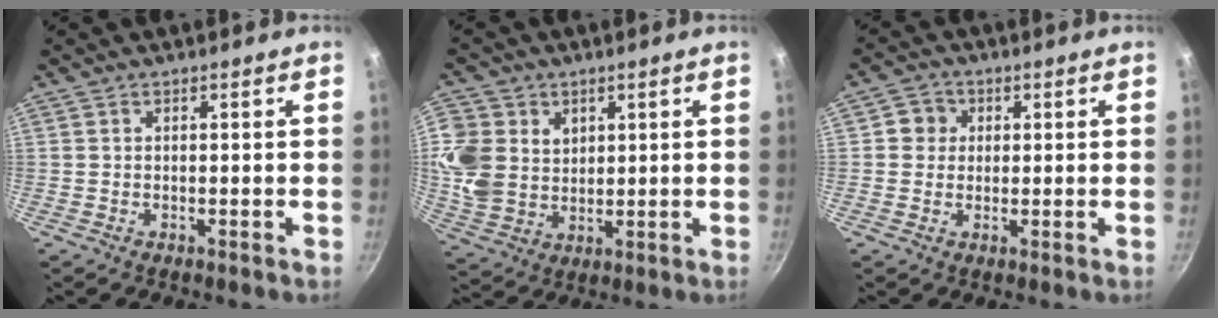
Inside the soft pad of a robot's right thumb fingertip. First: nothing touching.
{"total": 12.1, "force": [2.5, 10.0, 6.4], "torque": [-0.125, -0.009, 0.056]}
{"total": 4.1, "force": [0.7, 3.9, 1.1], "torque": [0.006, 0.005, 0.007]}